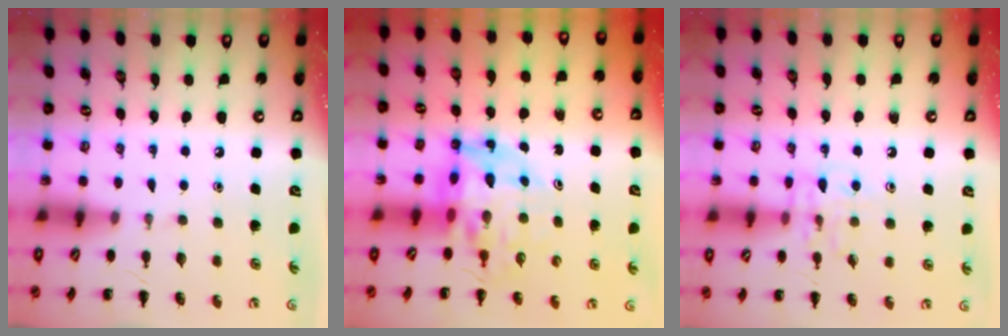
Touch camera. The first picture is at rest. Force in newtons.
{"total": 10.7, "press": 10.1, "slide": 3.6}
{"total": 8.4, "press": 8.4, "slide": 0.4}